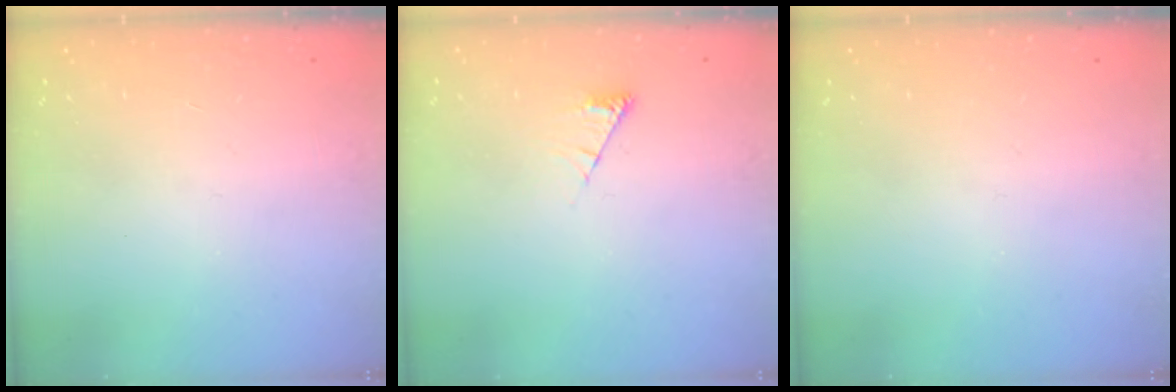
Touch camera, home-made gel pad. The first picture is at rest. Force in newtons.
{"total": 4.4, "press": 4.4, "slide": 0.5}
{"total": 0.0}